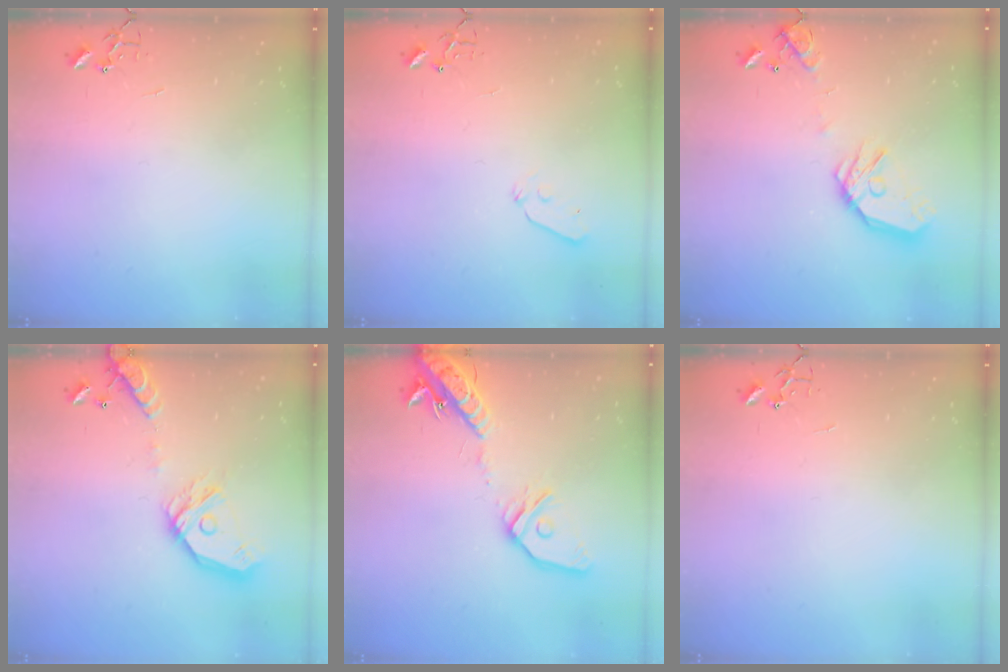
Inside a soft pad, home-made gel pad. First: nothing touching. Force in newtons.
{"total": 4.5, "press": 4.4, "slide": 0.6}
{"total": 15.6, "press": 15.5, "slide": 1.7}
{"total": 17.4, "press": 17.2, "slide": 2.7}
{"total": 18.0, "press": 17.6, "slide": 3.9}
{"total": 0.0}